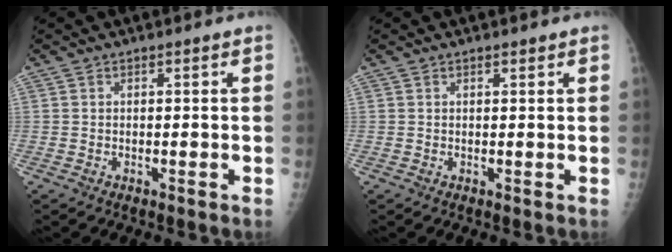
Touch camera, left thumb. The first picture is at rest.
{"total": 0.7, "force": [0.5, 0.2, 0.4], "torque": [-0.007, -0.002, 0.008]}